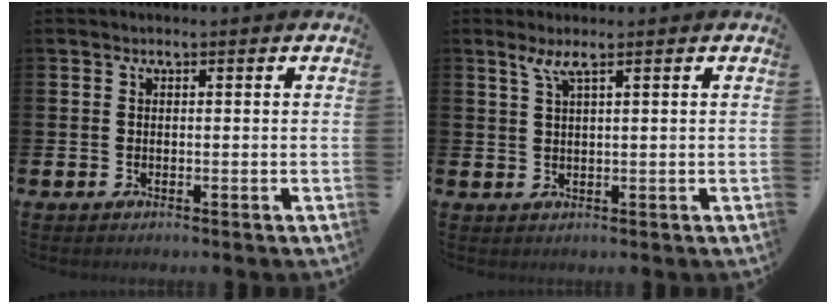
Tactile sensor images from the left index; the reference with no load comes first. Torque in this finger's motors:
{"motor_torque": [0.24, -0.10, 0.10, 0.07]}